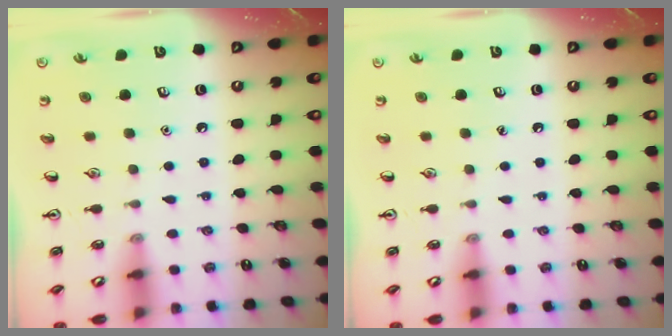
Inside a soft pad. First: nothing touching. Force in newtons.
{"total": 0.0}